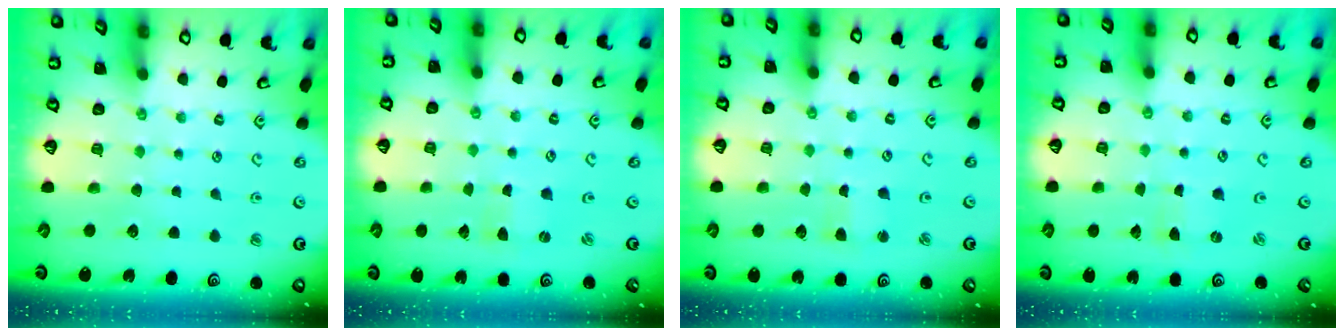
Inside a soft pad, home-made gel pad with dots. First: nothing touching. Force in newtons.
{"total": 0.0}
{"total": 2.8, "press": 2.7, "slide": 0.6}
{"total": 0.0}